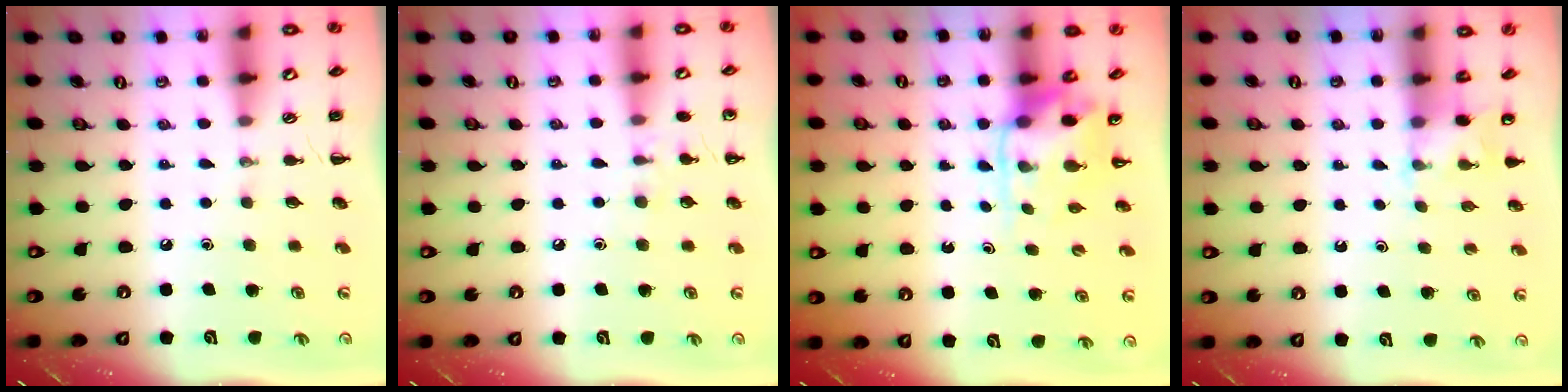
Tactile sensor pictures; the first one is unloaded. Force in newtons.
{"total": 6.3, "press": 6.0, "slide": 1.9}
{"total": 4.0, "press": 3.9, "slide": 0.7}
{"total": 3.9, "press": 3.7, "slide": 1.0}